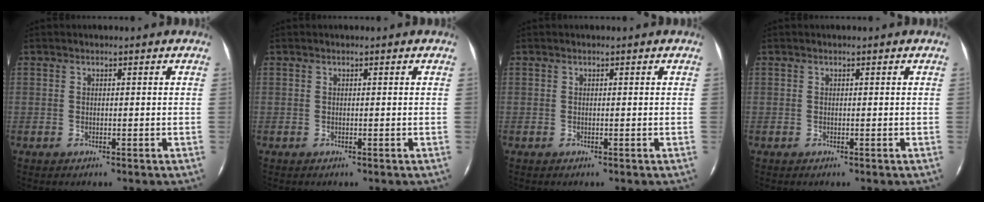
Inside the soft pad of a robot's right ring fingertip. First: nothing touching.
{"total": 0.0}
{"total": 0.0}
{"total": 0.0}